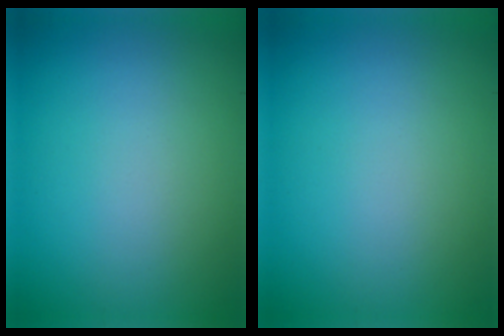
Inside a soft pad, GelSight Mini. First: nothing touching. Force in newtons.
{"total": 0.0}